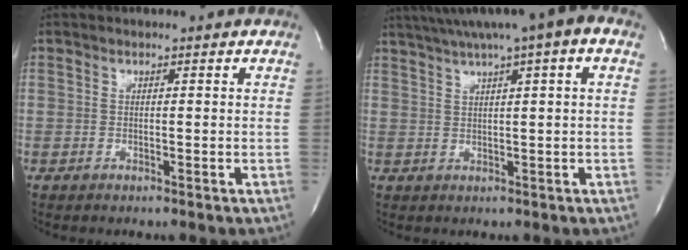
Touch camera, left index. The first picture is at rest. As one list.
[{"total": 9.8, "force": [5.7, 0.3, 8.0], "torque": [-0.133, 0.038, 0.084]}]